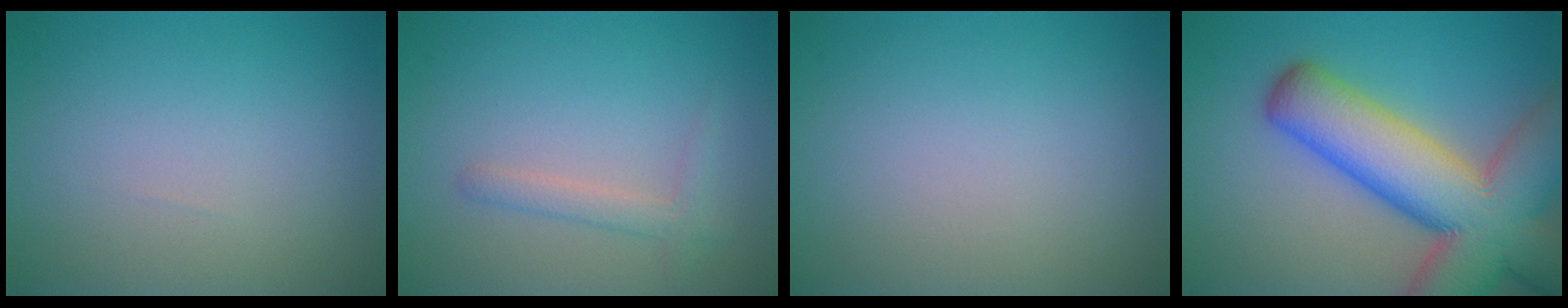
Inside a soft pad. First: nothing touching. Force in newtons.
{"total": 1.7, "press": 1.7, "slide": 0.1}
{"total": 0.0}
{"total": 14.0, "press": 14.0, "slide": 0.9}